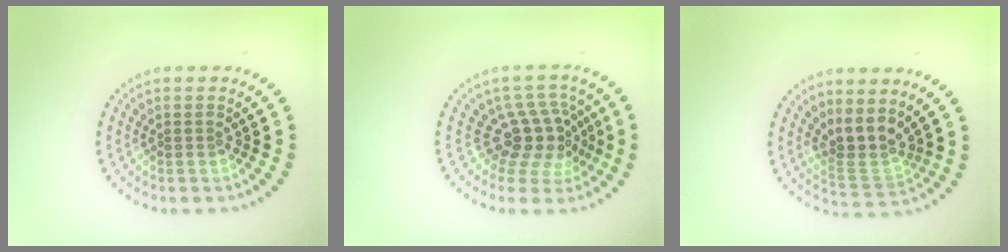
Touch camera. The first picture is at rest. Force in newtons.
{"total": 3.8, "press": 2.7, "slide": 2.7}
{"total": 3.3, "press": 2.5, "slide": 2.1}